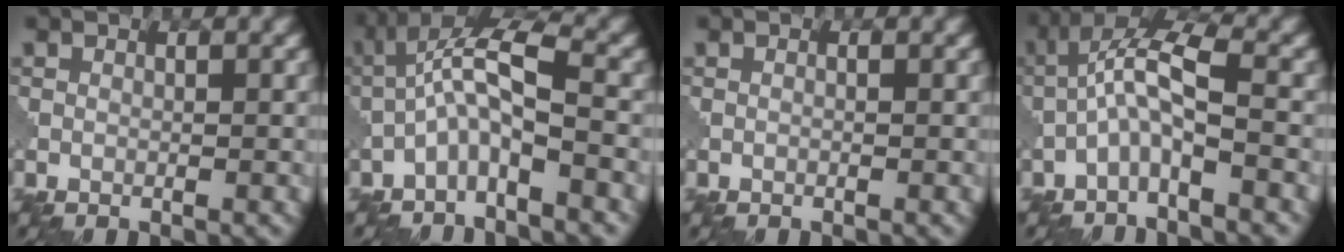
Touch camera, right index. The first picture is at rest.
{"total": 5.3, "force": [-1.7, 1.2, 4.9], "torque": [-0.095, 0.023, -0.045]}
{"total": 0.0}
{"total": 4.9, "force": [-1.6, 1.2, 4.5], "torque": [-0.093, 0.020, -0.041]}